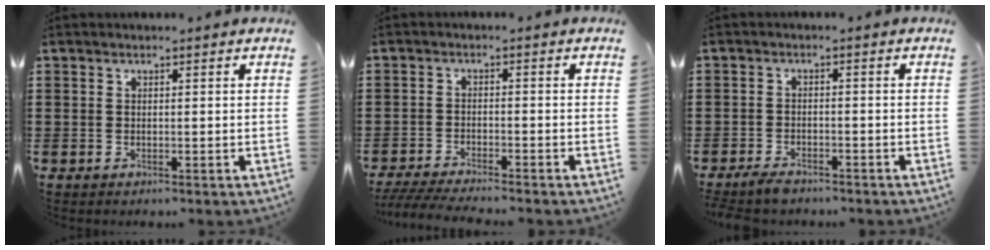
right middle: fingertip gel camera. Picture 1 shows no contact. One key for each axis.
{"total": 3.9, "fx": -3.7, "fy": -0.2, "fz": 1.2, "tx": -0.034, "ty": -0.013, "tz": -0.076}
{"total": 2.3, "fx": -2.2, "fy": 0.5, "fz": 0.7, "tx": -0.031, "ty": -0.004, "tz": -0.048}